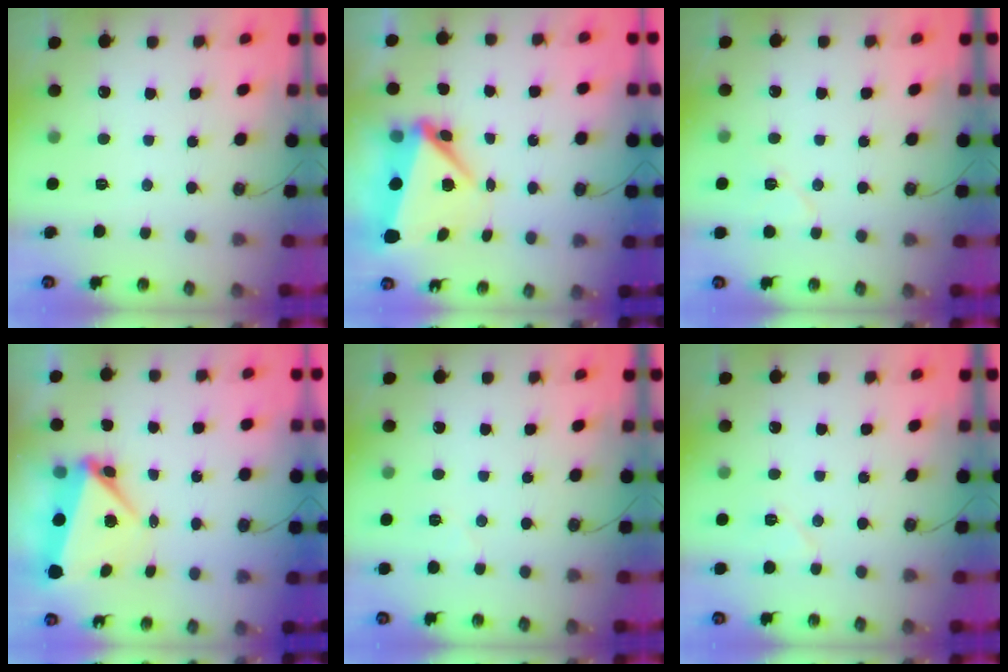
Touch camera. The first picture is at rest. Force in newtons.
{"total": 6.8, "press": 6.6, "slide": 1.3}
{"total": 7.3, "press": 5.6, "slide": 4.7}
{"total": 6.1, "press": 5.9, "slide": 1.5}
{"total": 3.4, "press": 2.9, "slide": 1.8}
{"total": 6.1, "press": 5.6, "slide": 2.5}